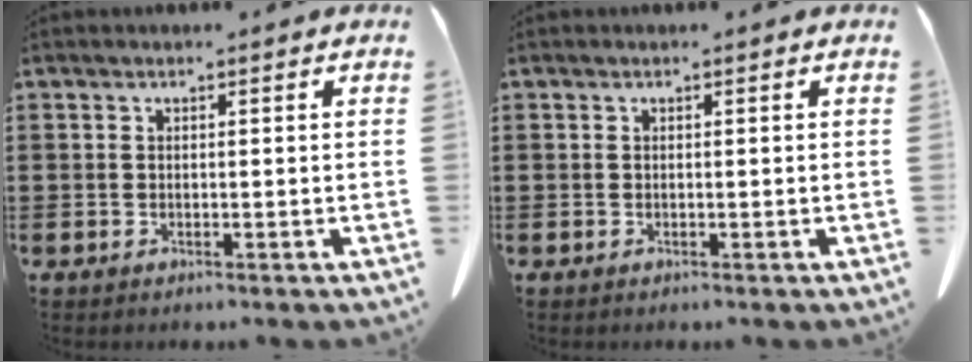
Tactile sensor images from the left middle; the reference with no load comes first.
{"total": 0.0}